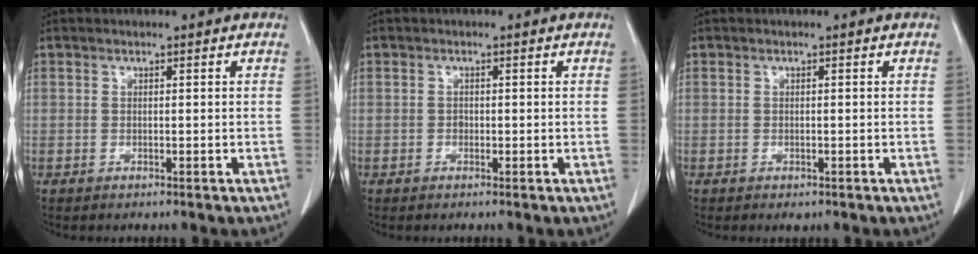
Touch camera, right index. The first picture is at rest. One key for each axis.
{"total": 0.6, "fx": -0.3, "fy": 0.4, "fz": 0.2, "tx": -0.006, "ty": 0.002, "tz": -0.004}
{"total": 1.2, "fx": -0.8, "fy": 0.5, "fz": 0.6, "tx": -0.013, "ty": -0.002, "tz": -0.004}